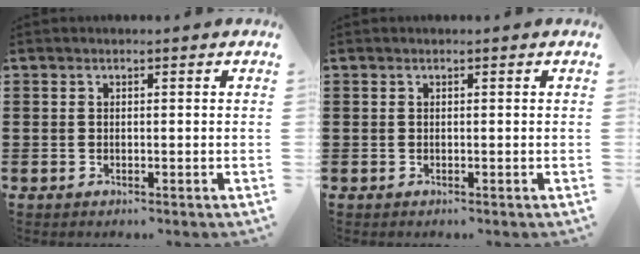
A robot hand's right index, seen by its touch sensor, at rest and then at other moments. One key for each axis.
{"total": 0.0}